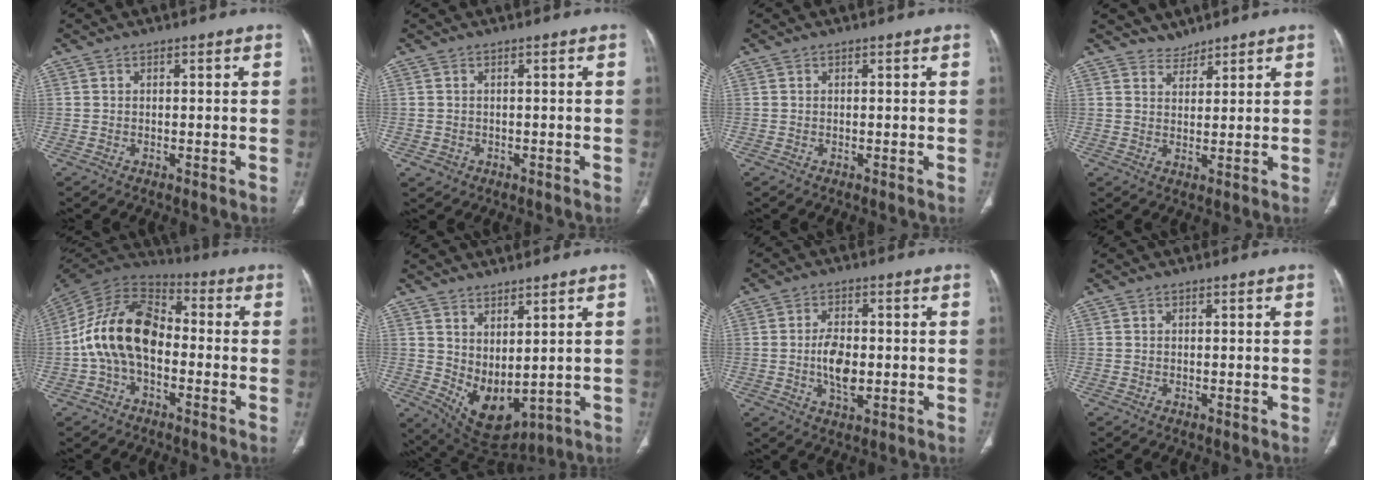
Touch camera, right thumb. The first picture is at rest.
{"total": 1.5, "force": [-0.5, 1.4, 0.4], "torque": [-0.005, 0.005, 0.002]}
{"total": 0.0}
{"total": 2.7, "force": [2.5, 1.0, -0.4], "torque": [0.021, -0.017, 0.041]}
{"total": 16.5, "force": [-2.1, 10.4, 12.6], "torque": [-0.227, 0.045, -0.047]}
{"total": 9.0, "force": [2.1, 4.9, 7.3], "torque": [-0.116, -0.025, 0.069]}
{"total": 6.9, "force": [-0.7, 3.7, 5.8], "torque": [-0.099, -0.001, -0.012]}
{"total": 0.0}